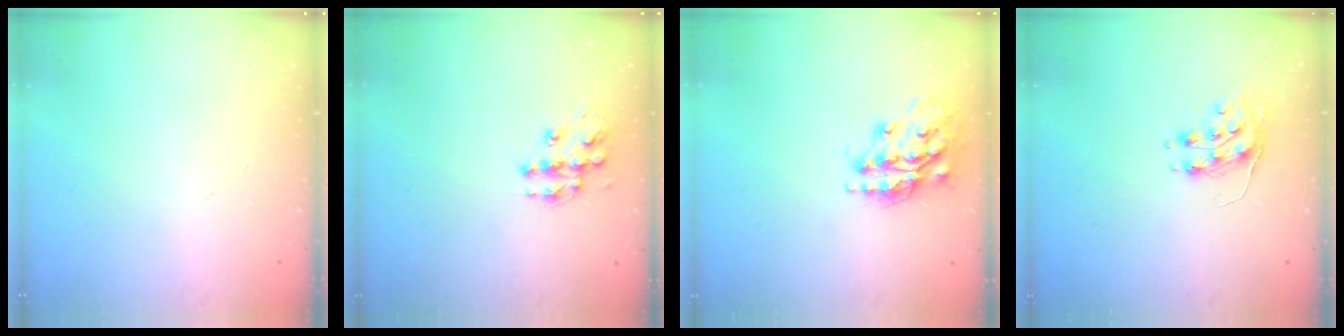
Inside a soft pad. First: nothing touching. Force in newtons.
{"total": 10.8, "press": 10.8, "slide": 0.6}
{"total": 15.4, "press": 15.3, "slide": 1.1}
{"total": 8.9, "press": 8.9, "slide": 0.3}